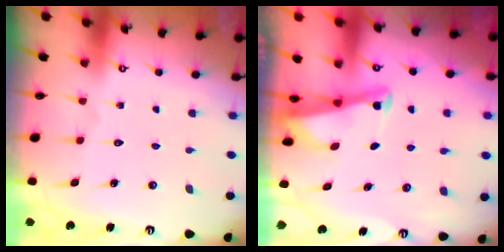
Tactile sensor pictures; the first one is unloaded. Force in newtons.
{"total": 2.7, "press": 2.7, "slide": 0.3}